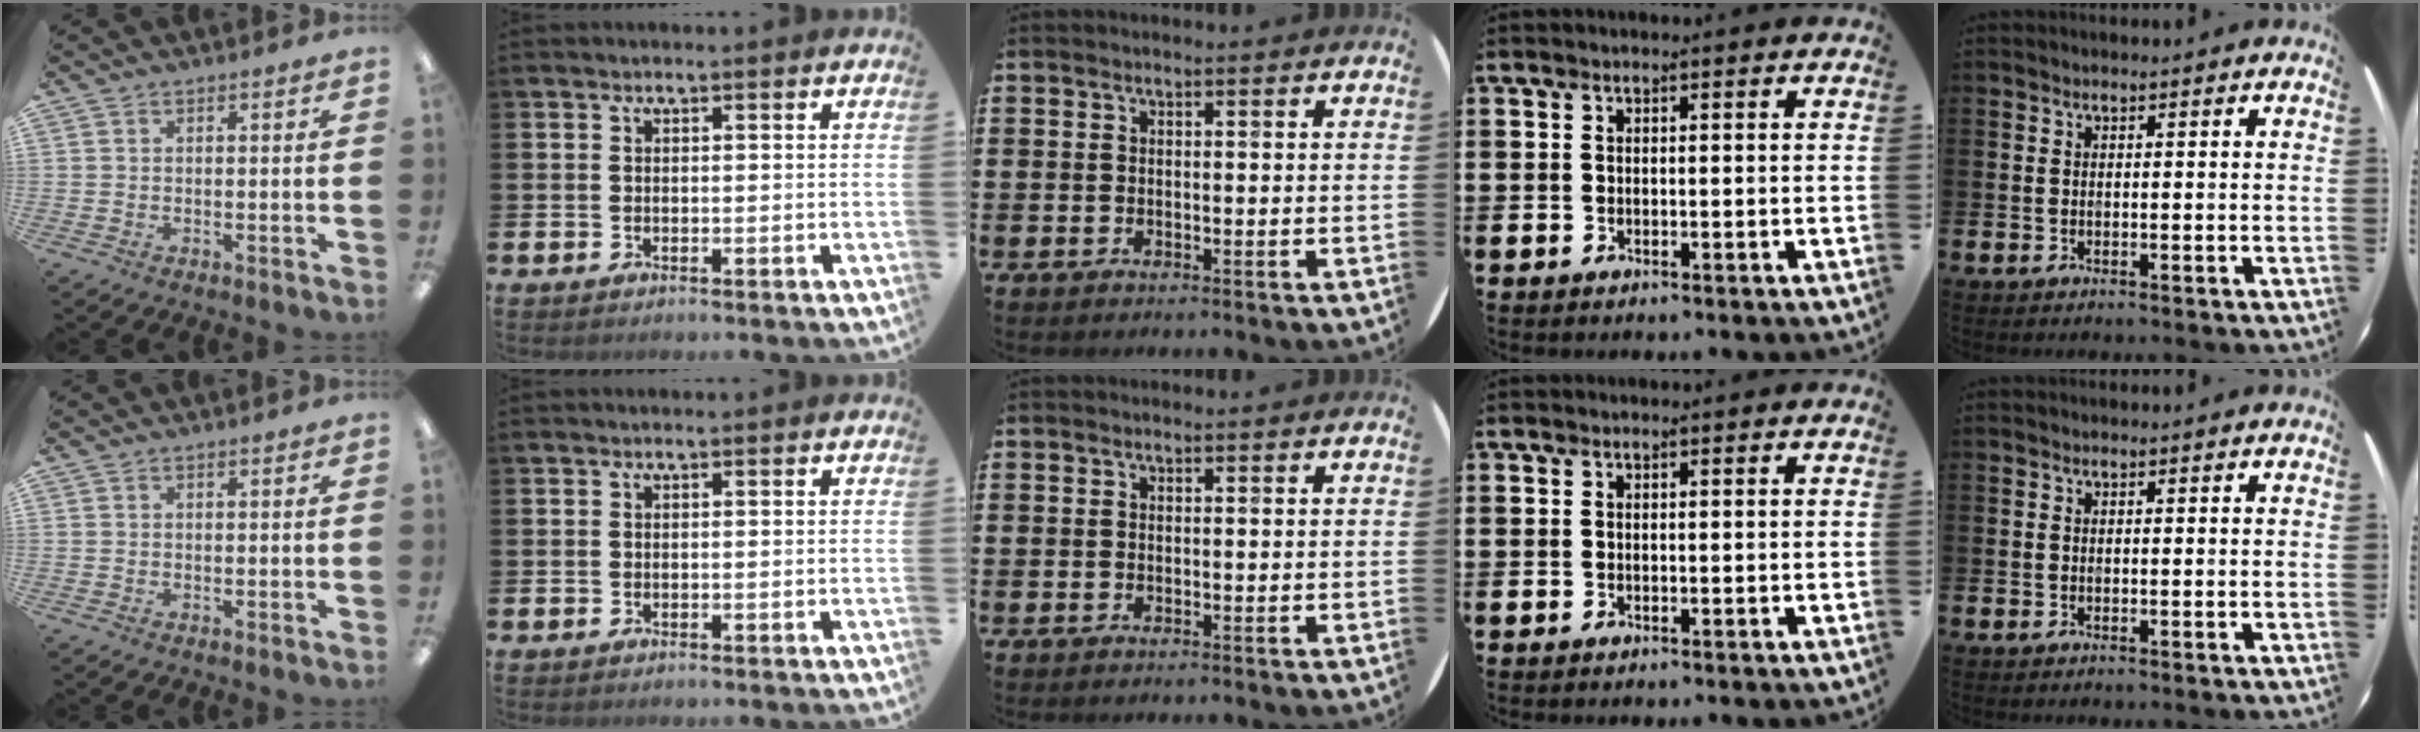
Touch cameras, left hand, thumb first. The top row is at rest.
{}